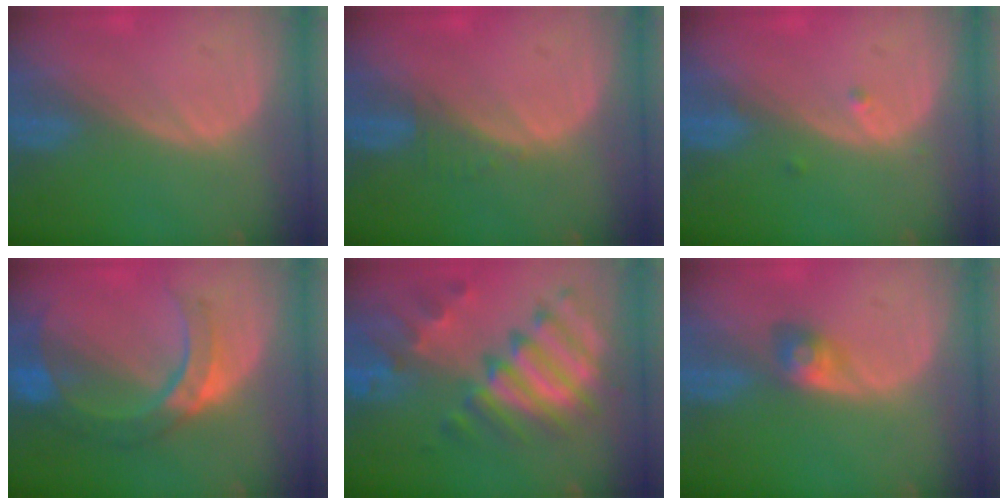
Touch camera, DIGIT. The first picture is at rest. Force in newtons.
{"total": 1.3, "press": 1.2, "slide": 0.4}
{"total": 1.0, "press": 0.8, "slide": 0.6}
{"total": 8.3, "press": 7.9, "slide": 2.5}
{"total": 11.5, "press": 9.8, "slide": 6.0}
{"total": 2.9, "press": 2.7, "slide": 1.0}